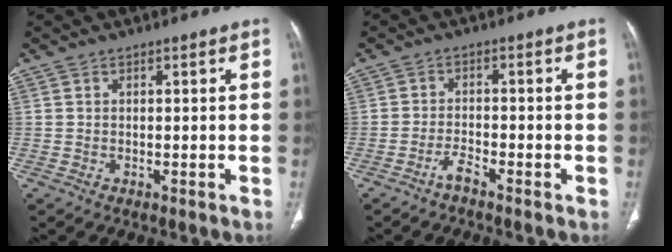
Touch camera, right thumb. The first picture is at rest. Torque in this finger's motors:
{"motor_torque": [0.56, 0.02, 0.03, -0.75, 0.08]}